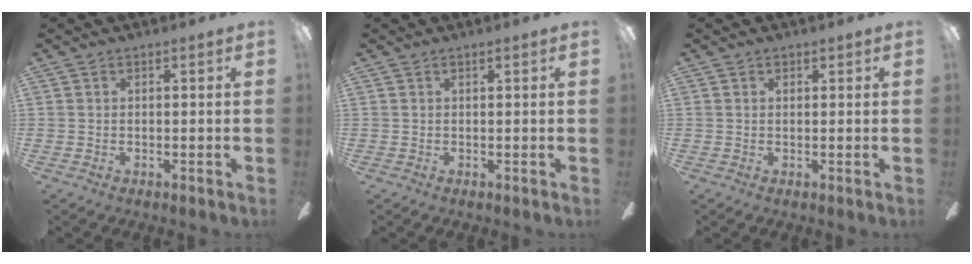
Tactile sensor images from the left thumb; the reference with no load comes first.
{"total": 0.0}
{"total": 0.7, "force": [0.4, 0.5, 0.2], "torque": [0.004, -0.002, 0.006]}